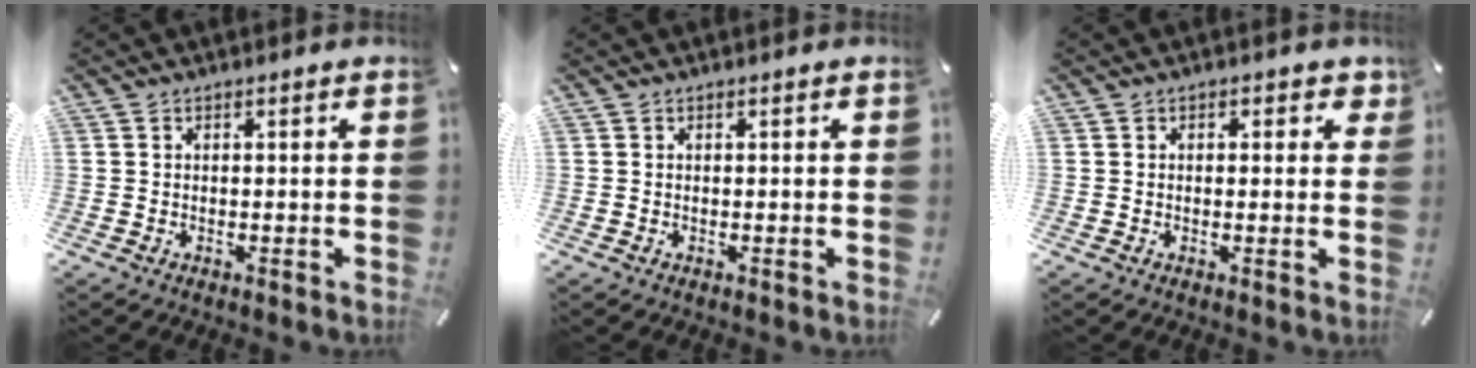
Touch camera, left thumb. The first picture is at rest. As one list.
[{"total": 0.0}, {"total": 1.7, "force": [0.1, 1.3, 1.2], "torque": [-0.007, 0.001, -0.002]}]